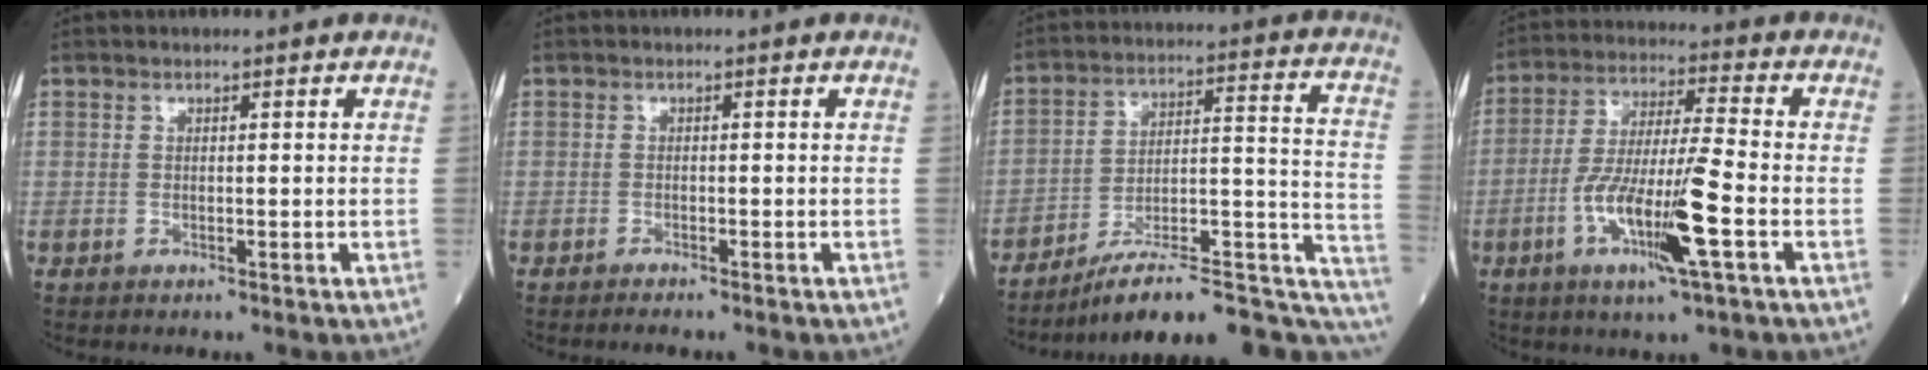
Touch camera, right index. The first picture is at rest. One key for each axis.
{"total": 1.6, "fx": -1.4, "fy": 0.1, "fz": 0.7, "tx": -0.014, "ty": -0.003, "tz": -0.019}
{"total": 21.4, "fx": -16.9, "fy": 4.4, "fz": 12.4, "tx": -0.107, "ty": 0.050, "tz": -0.244}
{"total": 12.7, "fx": -4.5, "fy": 0.5, "fz": 11.9, "tx": -0.231, "ty": -0.011, "tz": -0.085}